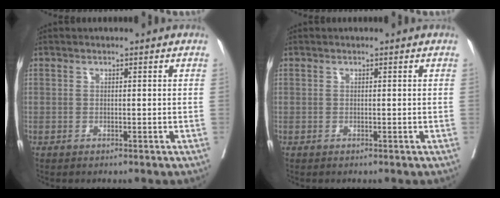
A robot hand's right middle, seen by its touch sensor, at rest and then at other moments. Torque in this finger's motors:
{"motor_torque": [-0.25, -0.18, -0.01, 0.00]}